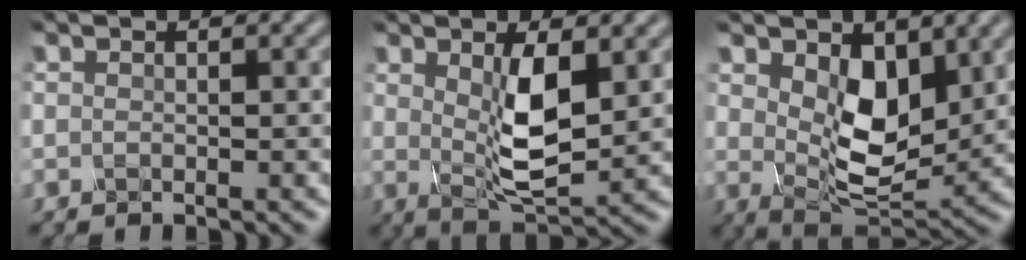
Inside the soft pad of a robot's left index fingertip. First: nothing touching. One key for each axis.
{"total": 4.7, "fx": 1.0, "fy": 1.3, "fz": 4.4, "tx": -0.086, "ty": -0.004, "tz": 0.022}
{"total": 5.7, "fx": 1.9, "fy": 3.1, "fz": 4.4, "tx": -0.084, "ty": -0.011, "tz": 0.039}